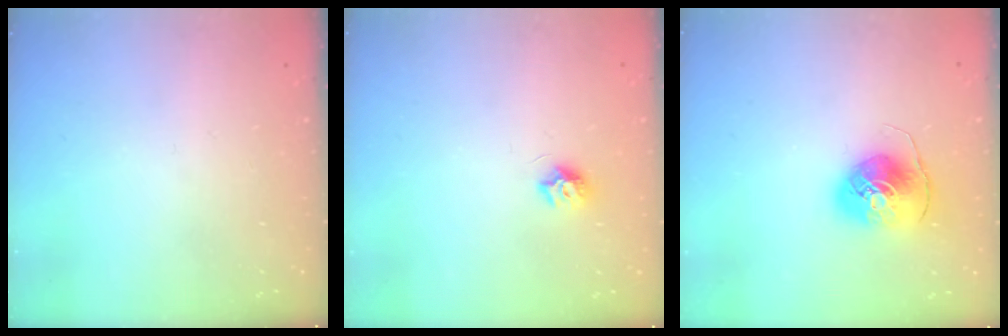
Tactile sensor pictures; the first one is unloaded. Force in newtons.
{"total": 6.8, "press": 6.8, "slide": 0.5}
{"total": 8.1, "press": 8.0, "slide": 1.2}